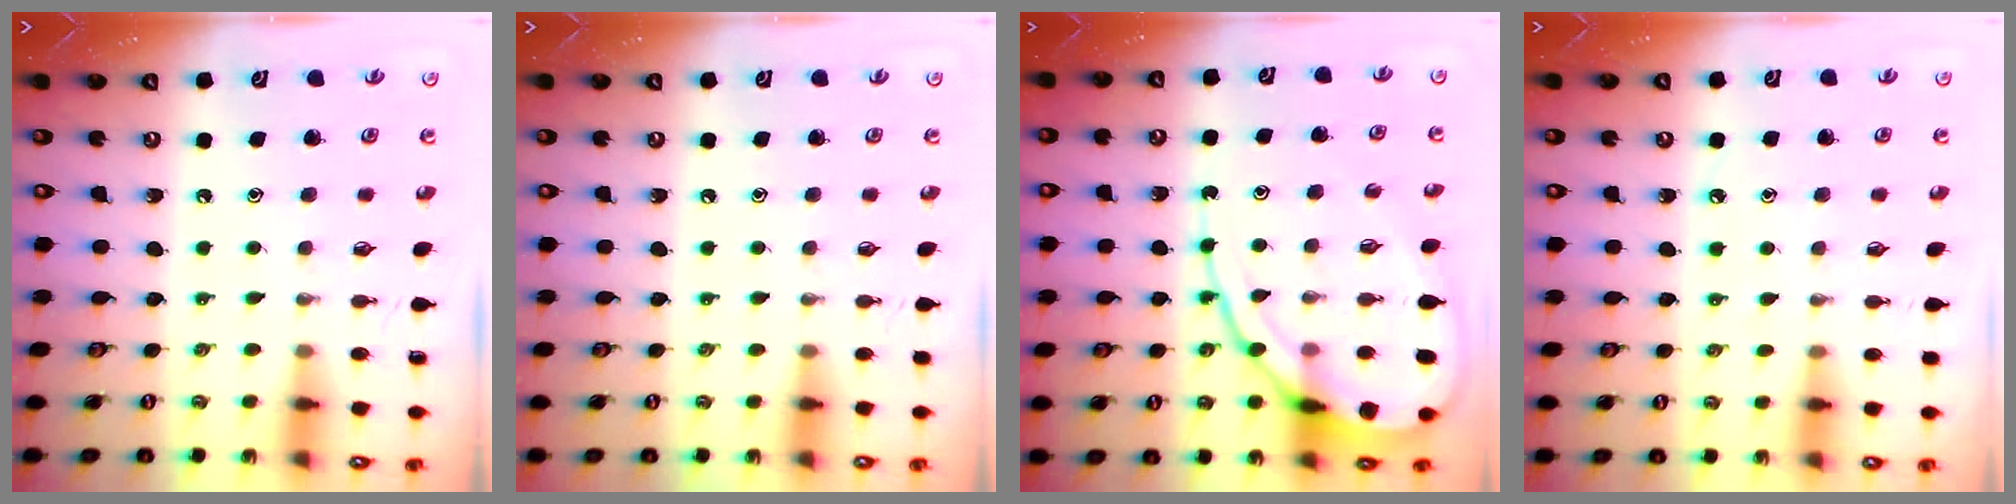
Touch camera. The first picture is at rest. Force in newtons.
{"total": 2.8, "press": 2.7, "slide": 0.4}
{"total": 13.5, "press": 13.4, "slide": 1.2}
{"total": 3.5, "press": 3.5, "slide": 0.5}